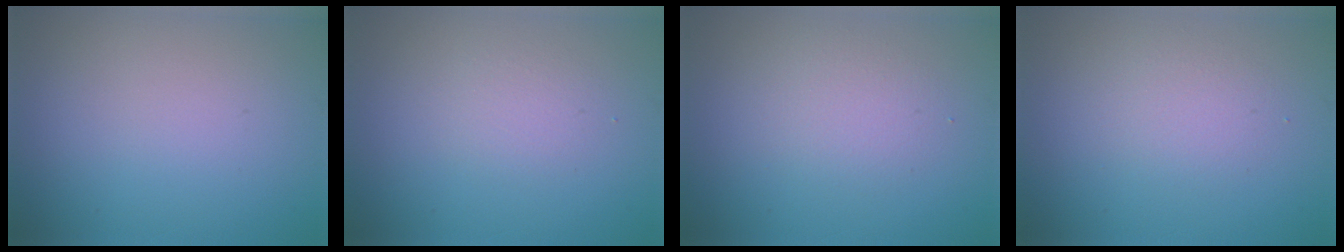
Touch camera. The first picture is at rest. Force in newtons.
{"total": 1.4, "press": 1.4, "slide": 0.1}
{"total": 2.0, "press": 2.0, "slide": 0.1}
{"total": 1.9, "press": 1.9, "slide": 0.1}